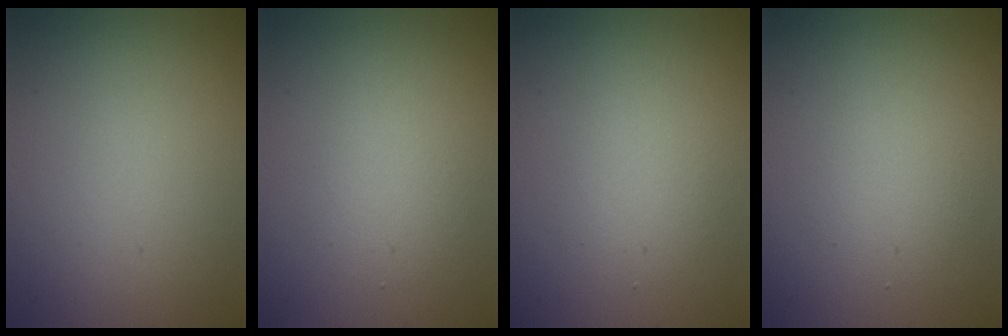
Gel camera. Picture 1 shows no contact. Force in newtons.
{"total": 2.2, "press": 2.2, "slide": 0.2}
{"total": 2.0, "press": 2.0, "slide": 0.1}
{"total": 2.2, "press": 2.2, "slide": 0.0}